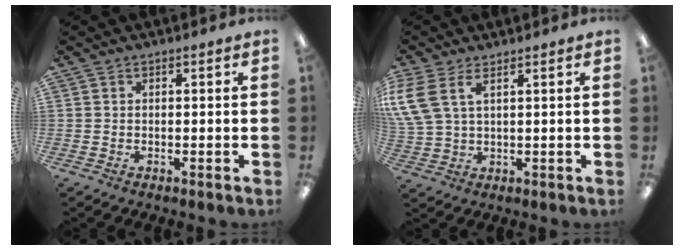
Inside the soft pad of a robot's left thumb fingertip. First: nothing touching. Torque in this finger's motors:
{"motor_torque": [1.86, 1.91, 1.99, -0.77, 0.50]}